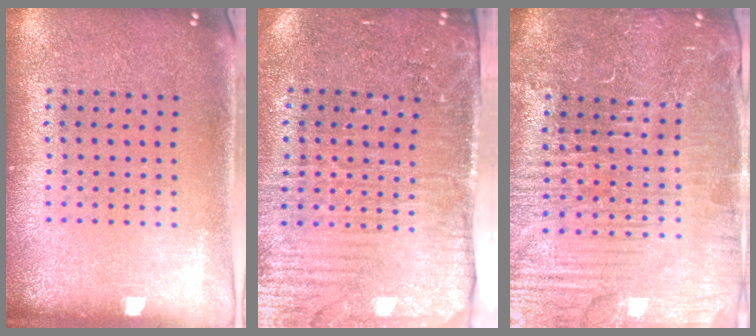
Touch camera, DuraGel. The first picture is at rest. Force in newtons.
{"total": 4.4, "press": 3.7, "slide": 2.5}
{"total": 5.6, "press": 5.2, "slide": 2.2}